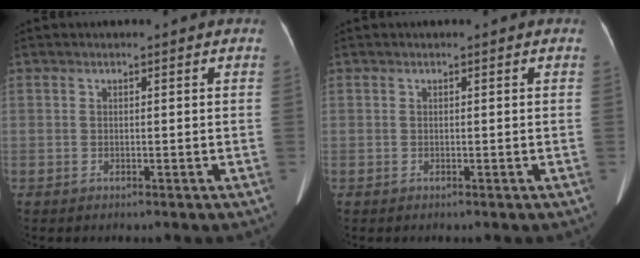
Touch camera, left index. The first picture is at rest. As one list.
[{"total": 0.0}]